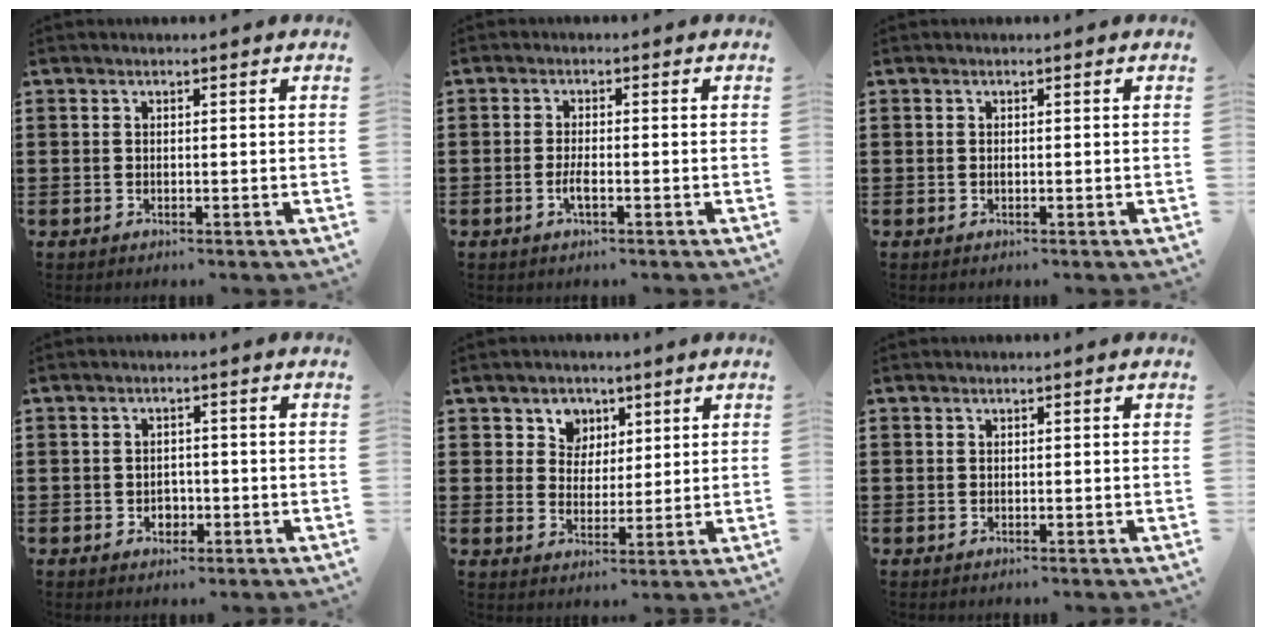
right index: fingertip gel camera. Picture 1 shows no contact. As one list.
[{"total": 2.3, "force": [-0.9, 0.3, 2.1], "torque": [-0.047, -0.006, -0.016]}, {"total": 0.0}, {"total": 2.3, "force": [-1.1, 1.7, 1.1], "torque": [-0.025, 0.000, -0.023]}, {"total": 4.6, "force": [2.2, 4.0, 0.5], "torque": [-0.027, 0.009, 0.036]}, {"total": 0.0}]